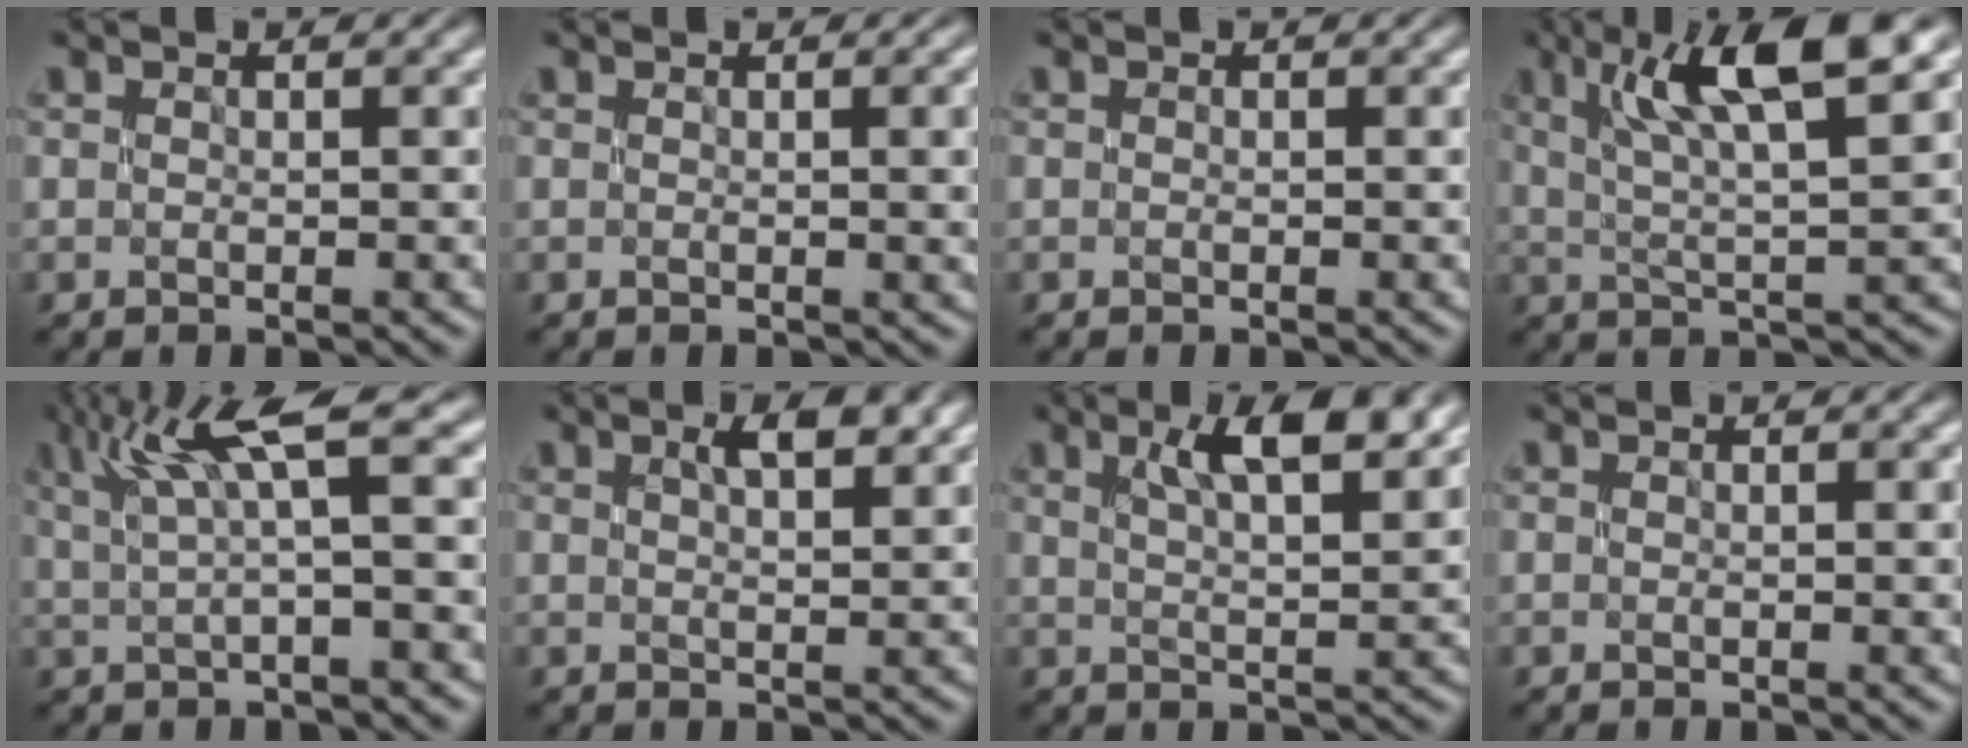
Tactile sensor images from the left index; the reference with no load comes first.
{"total": 3.6, "force": [0.0, 1.4, 3.3], "torque": [-0.030, 0.001, 0.000]}
{"total": 0.0}
{"total": 7.9, "force": [3.5, 1.4, 6.9], "torque": [-0.103, 0.011, 0.064]}
{"total": 5.4, "force": [2.3, 0.4, 4.9], "torque": [-0.086, 0.017, 0.043]}
{"total": 2.7, "force": [1.3, 0.6, 2.3], "torque": [-0.030, 0.004, 0.021]}
{"total": 5.6, "force": [2.9, 1.1, 4.6], "torque": [-0.063, 0.003, 0.048]}
{"total": 0.7, "force": [0.0, 0.1, 0.7], "torque": [-0.010, -0.002, 0.000]}